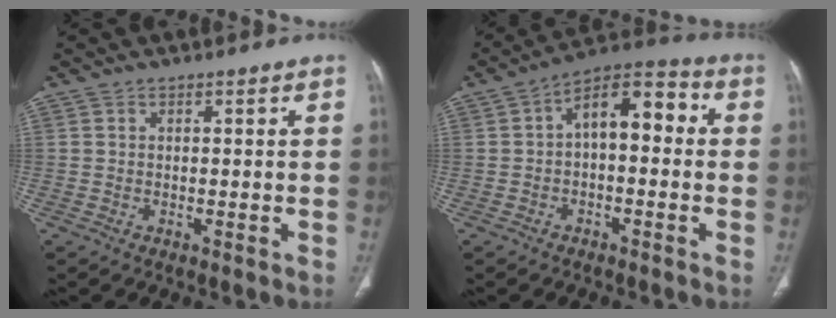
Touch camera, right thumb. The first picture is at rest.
{"total": 10.9, "force": [0.7, 5.8, 9.2], "torque": [-0.116, 0.042, -0.002]}